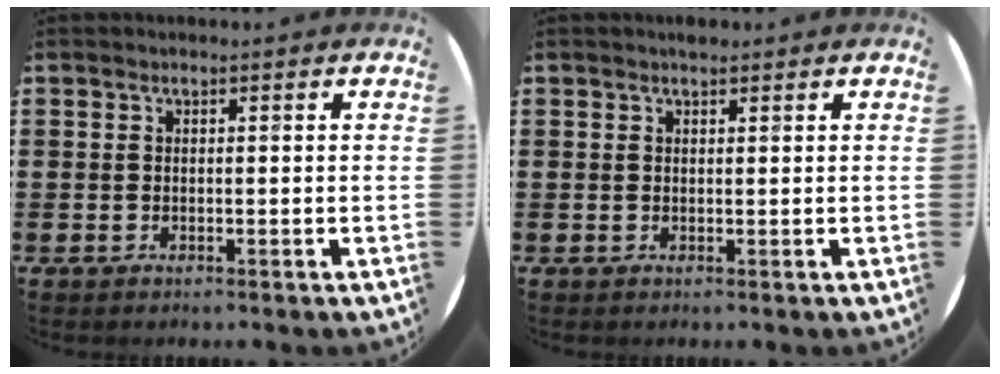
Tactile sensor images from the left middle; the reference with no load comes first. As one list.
[{"total": 0.7, "force": [0.7, 0.1, 0.0], "torque": [-0.001, 0.003, 0.013]}]